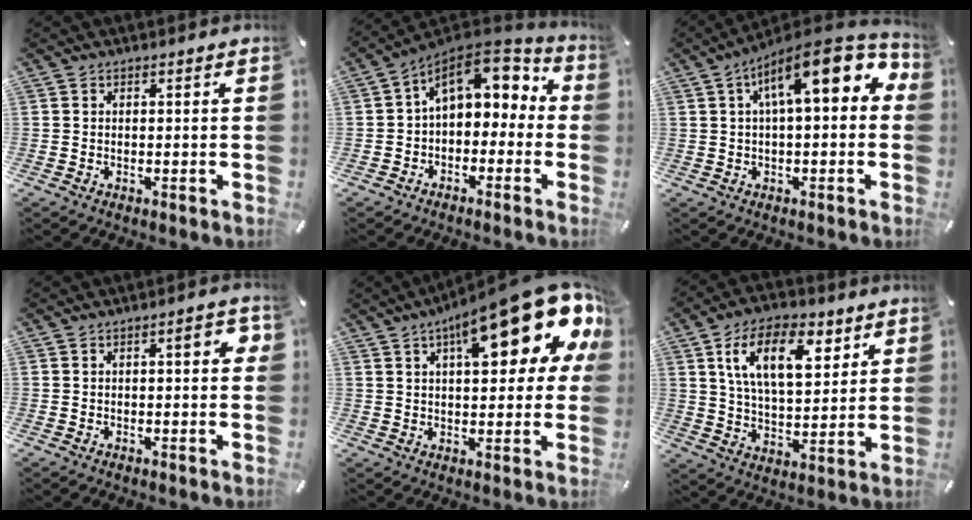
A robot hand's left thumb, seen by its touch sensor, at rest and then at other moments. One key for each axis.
{"total": 11.4, "fx": 4.2, "fy": 7.7, "fz": 7.2, "tx": -0.121, "ty": -0.023, "tz": 0.077}
{"total": 15.2, "fx": 5.0, "fy": 5.9, "fz": 13.1, "tx": -0.196, "ty": -0.018, "tz": 0.081}
{"total": 4.2, "fx": 0.7, "fy": 1.5, "fz": 3.8, "tx": -0.049, "ty": 0.002, "tz": 0.004}
{"total": 24.2, "fx": 11.8, "fy": 8.6, "fz": 19.3, "tx": -0.264, "ty": -0.066, "tz": 0.189}
{"total": 15.7, "fx": 7.5, "fy": 8.4, "fz": 11.0, "tx": -0.184, "ty": -0.010, "tz": 0.130}